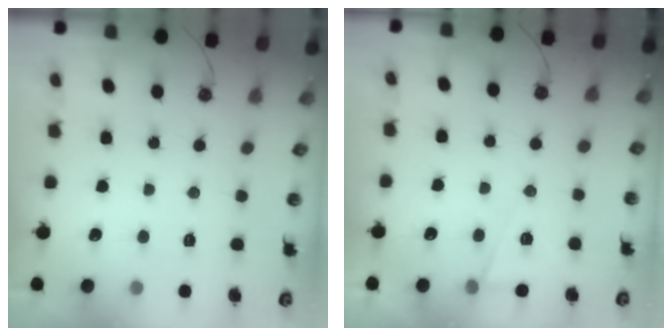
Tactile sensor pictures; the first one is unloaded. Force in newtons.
{"total": 6.0, "press": 3.9, "slide": 4.6}